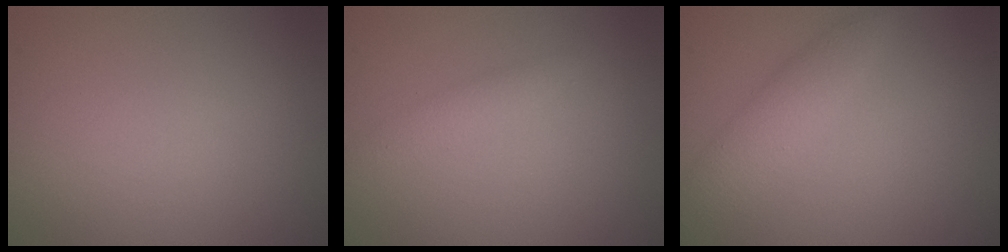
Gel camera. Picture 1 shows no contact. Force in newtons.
{"total": 1.3, "press": 1.3, "slide": 0.1}
{"total": 2.6, "press": 2.6, "slide": 0.0}